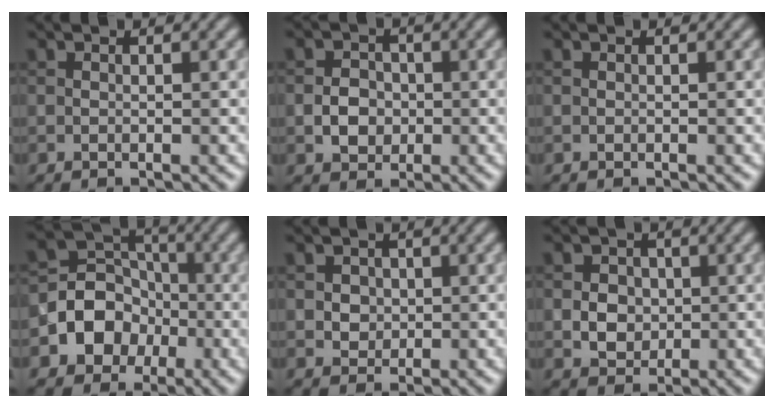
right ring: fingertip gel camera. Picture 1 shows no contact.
{"total": 2.6, "force": [-0.5, 2.2, 1.2], "torque": [-0.017, 0.001, -0.013]}
{"total": 0.0}
{"total": 6.2, "force": [-2.0, 5.4, 2.4], "torque": [-0.016, 0.004, -0.061]}
{"total": 1.9, "force": [0.3, 1.7, 0.8], "torque": [-0.009, 0.003, 0.010]}
{"total": 2.7, "force": [-0.2, 2.4, 1.3], "torque": [-0.016, -0.002, -0.007]}